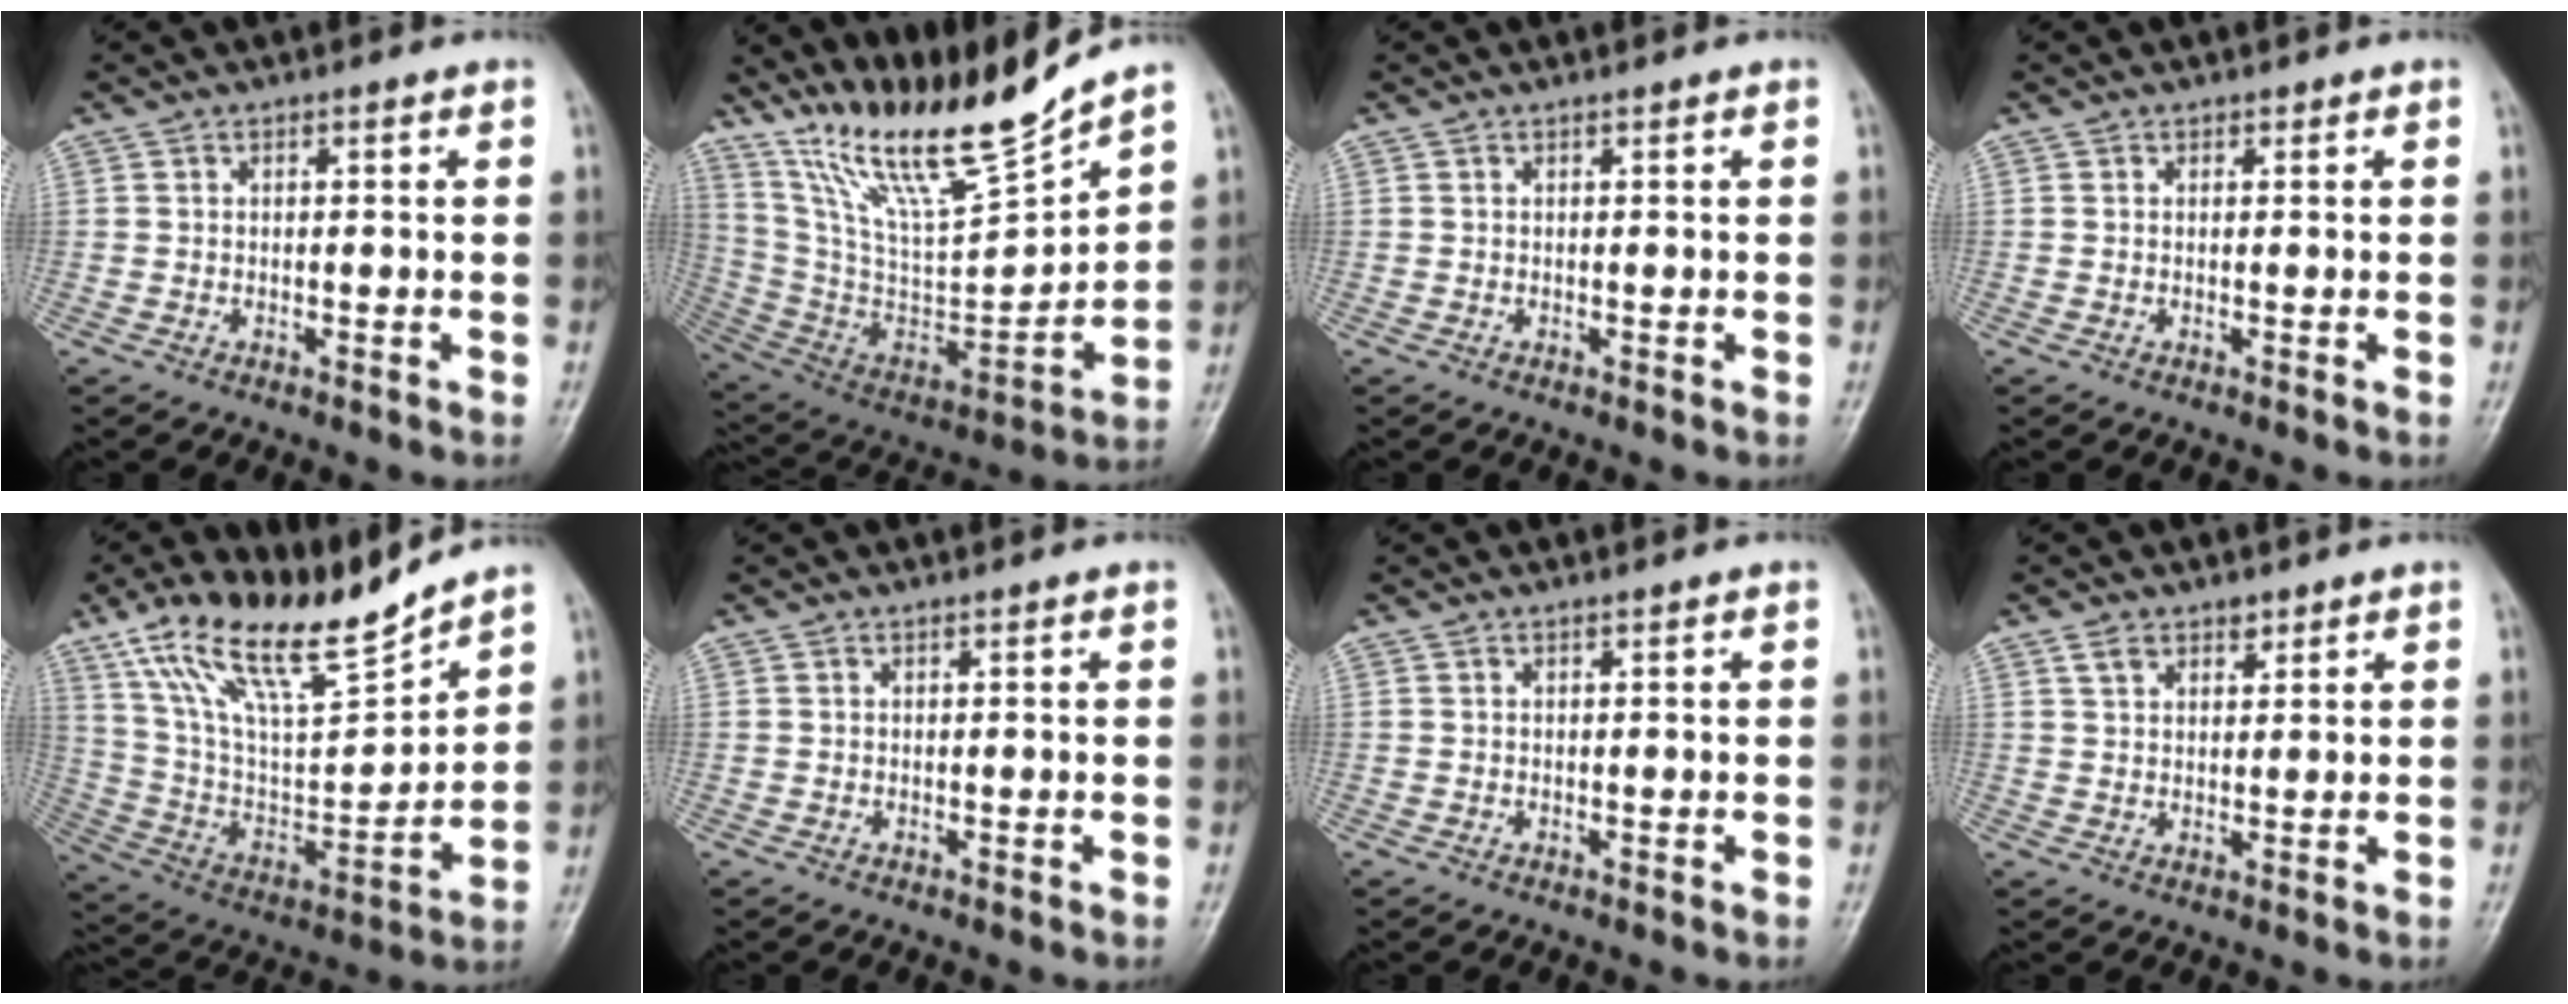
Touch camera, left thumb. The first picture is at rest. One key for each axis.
{"total": 20.3, "fx": 17.0, "fy": 2.0, "fz": 11.0, "tx": -0.163, "ty": -0.095, "tz": 0.322}
{"total": 0.0}
{"total": 0.0}
{"total": 19.7, "fx": 15.5, "fy": 4.6, "fz": 11.2, "tx": -0.169, "ty": -0.070, "tz": 0.292}
{"total": 0.0}
{"total": 0.0}
{"total": 3.5, "fx": 2.4, "fy": 2.1, "fz": 1.4, "tx": -0.010, "ty": -0.011, "tz": 0.044}